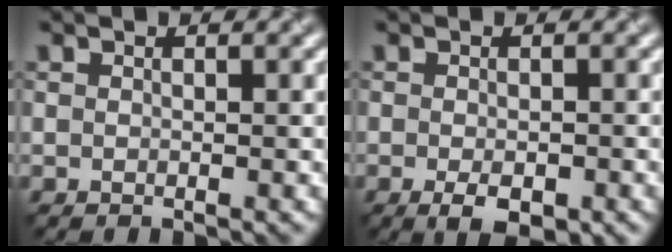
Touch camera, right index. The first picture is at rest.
{"total": 3.0, "force": [-1.3, 1.2, 2.4], "torque": [-0.038, -0.008, -0.017]}